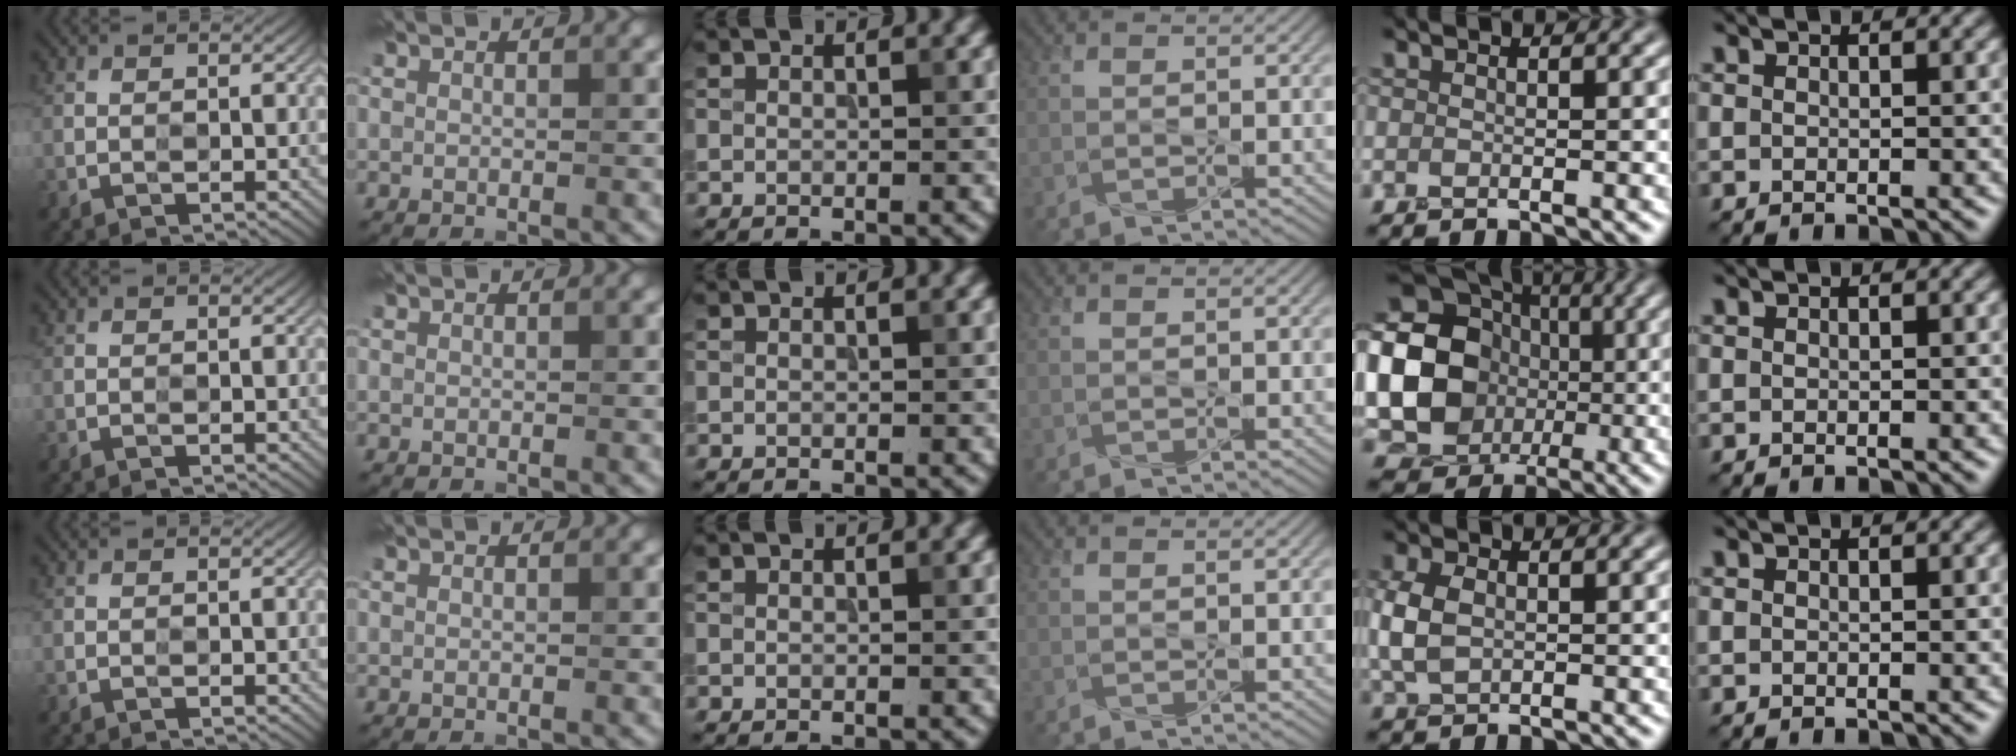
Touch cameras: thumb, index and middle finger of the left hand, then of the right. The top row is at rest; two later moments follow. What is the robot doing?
{"motion": "press", "object": "toy piano key"}